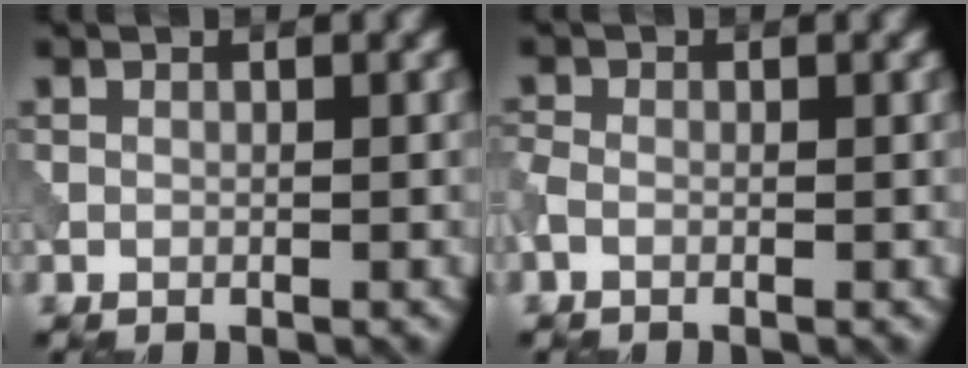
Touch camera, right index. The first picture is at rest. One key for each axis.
{"total": 1.2, "fx": -0.5, "fy": 0.8, "fz": 0.8, "tx": -0.020, "ty": -0.001, "tz": -0.014}